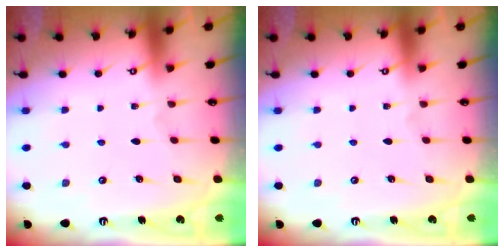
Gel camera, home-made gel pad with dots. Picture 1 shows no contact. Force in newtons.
{"total": 0.0}